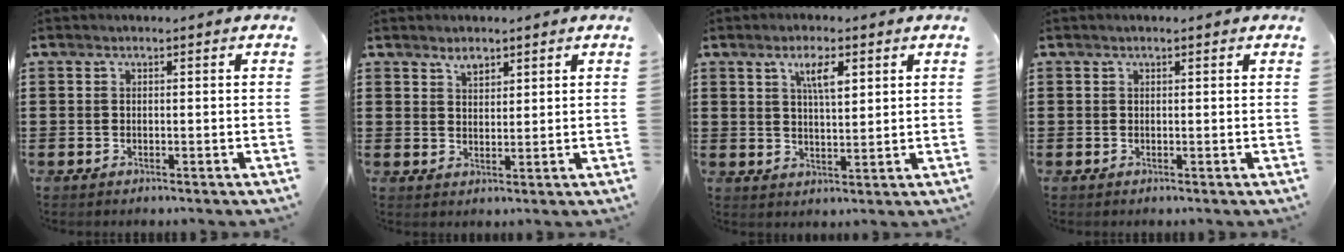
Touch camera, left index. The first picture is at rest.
{"total": 2.4, "force": [2.0, 1.1, 0.8], "torque": [-0.020, 0.003, 0.037]}
{"total": 5.1, "force": [2.7, 1.7, 4.0], "torque": [-0.071, 0.001, 0.043]}
{"total": 0.6, "force": [0.4, 0.1, 0.5], "torque": [-0.009, 0.002, 0.007]}